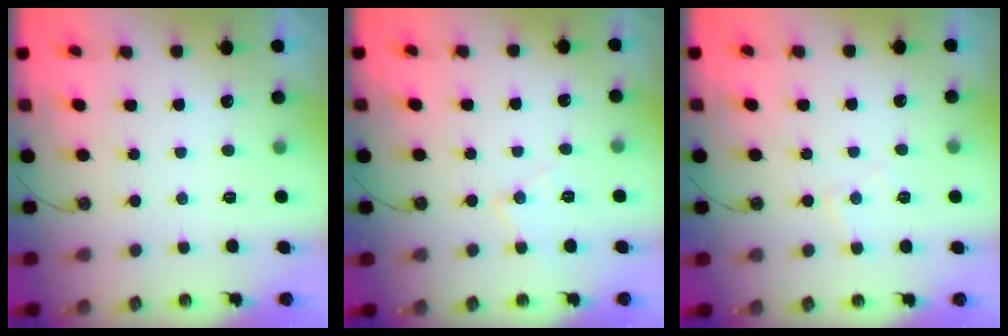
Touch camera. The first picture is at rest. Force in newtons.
{"total": 7.1, "press": 7.1, "slide": 0.4}
{"total": 5.2, "press": 5.1, "slide": 0.7}